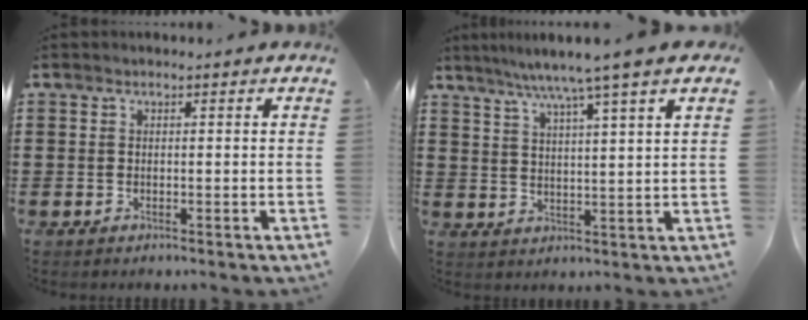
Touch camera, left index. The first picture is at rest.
{"total": 6.5, "force": [4.8, -0.4, 4.3], "torque": [-0.097, -0.017, 0.079]}